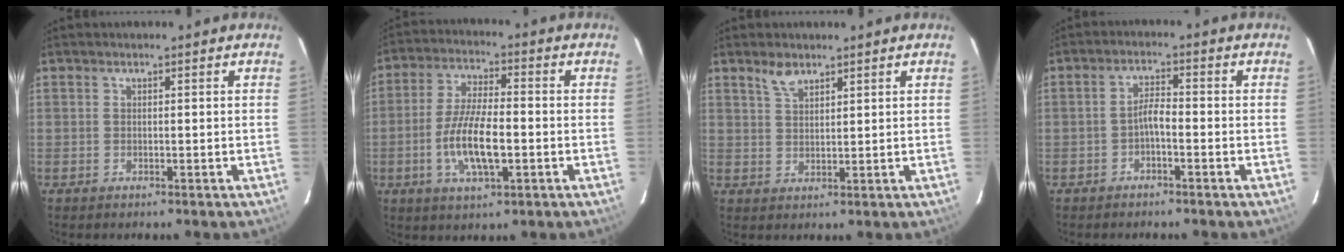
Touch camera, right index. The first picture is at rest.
{"total": 10.7, "force": [-2.7, 3.3, 9.8], "torque": [-0.195, -0.003, -0.051]}
{"total": 3.4, "force": [2.6, 1.4, 1.6], "torque": [-0.031, 0.004, 0.051]}
{"total": 2.6, "force": [-1.6, 0.6, 2.0], "torque": [-0.042, 0.010, -0.030]}